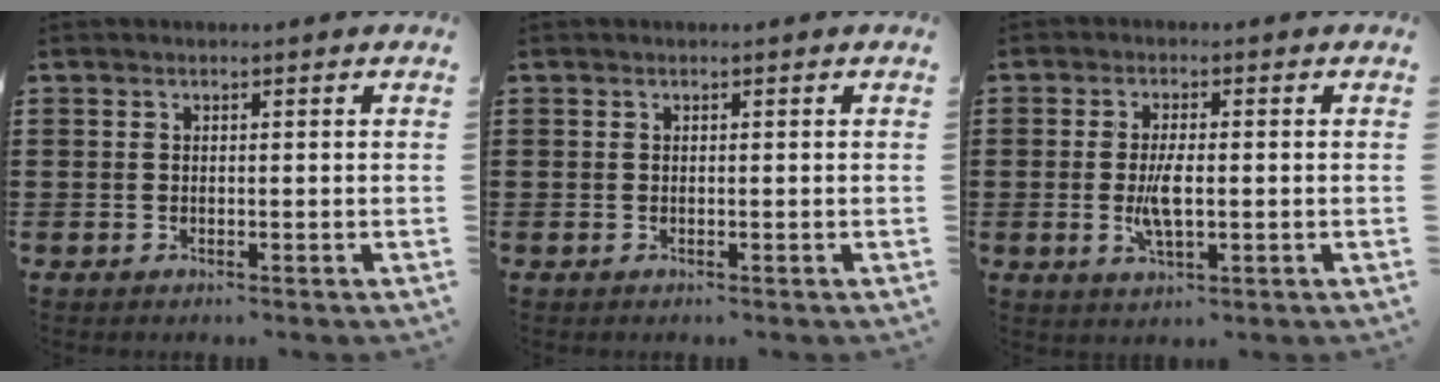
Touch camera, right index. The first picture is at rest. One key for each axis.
{"total": 0.0}
{"total": 5.1, "fx": -0.5, "fy": 1.6, "fz": 4.8, "tx": -0.104, "ty": -0.007, "tz": -0.016}